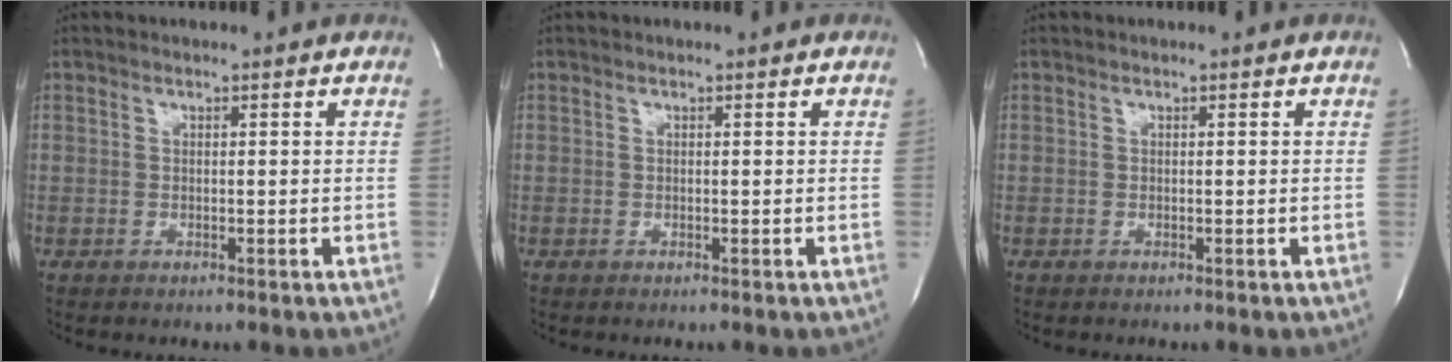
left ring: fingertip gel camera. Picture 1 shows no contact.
{"total": 0.0}
{"total": 0.0}